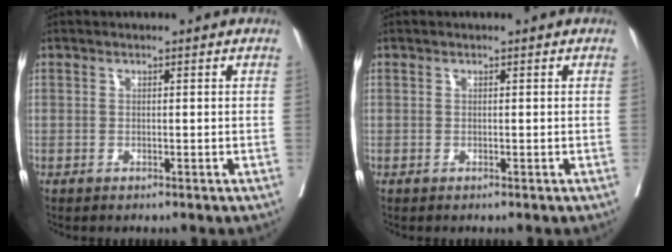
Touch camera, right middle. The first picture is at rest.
{"total": 0.0}